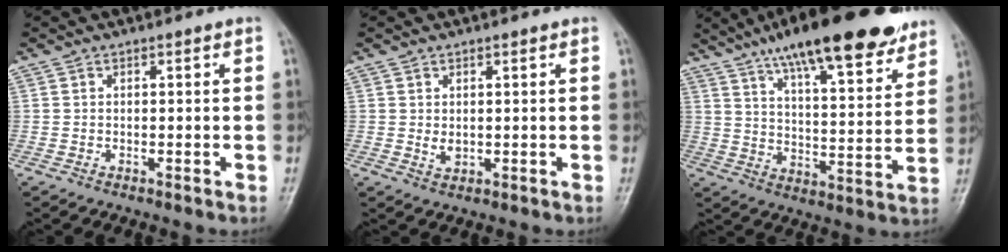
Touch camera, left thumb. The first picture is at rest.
{"total": 2.4, "force": [0.8, 1.4, 1.8], "torque": [-0.026, -0.009, 0.017]}
{"total": 23.1, "force": [16.4, 6.0, 15.1], "torque": [-0.203, -0.048, 0.252]}